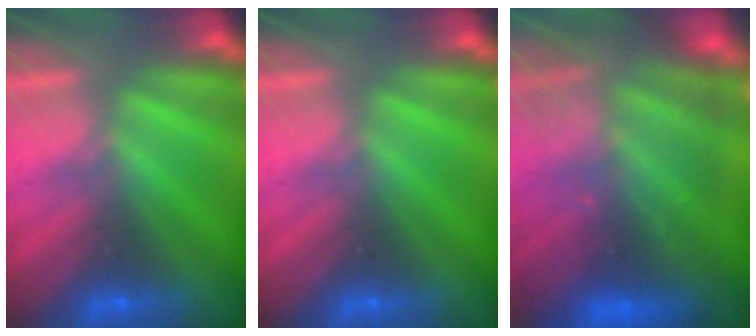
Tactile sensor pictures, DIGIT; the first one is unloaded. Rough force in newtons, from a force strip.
{"total": 0.0}
{"total": 7.3}